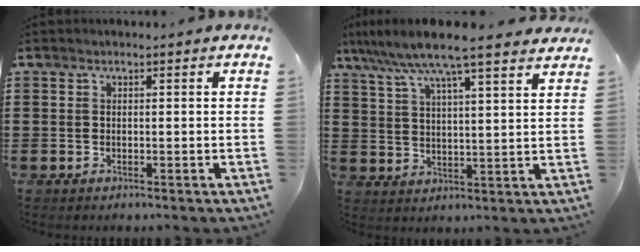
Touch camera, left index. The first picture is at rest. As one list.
[{"total": 8.0, "force": [6.7, 0.2, 4.3], "torque": [-0.106, -0.025, 0.116]}]